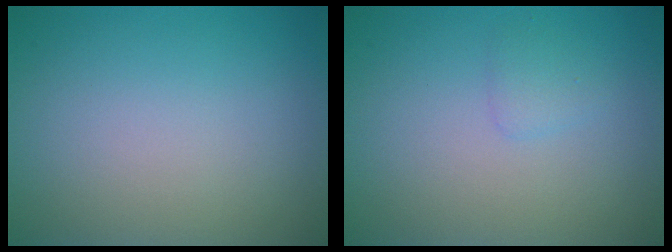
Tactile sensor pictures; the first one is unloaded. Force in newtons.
{"total": 0.9, "press": 0.9, "slide": 0.2}